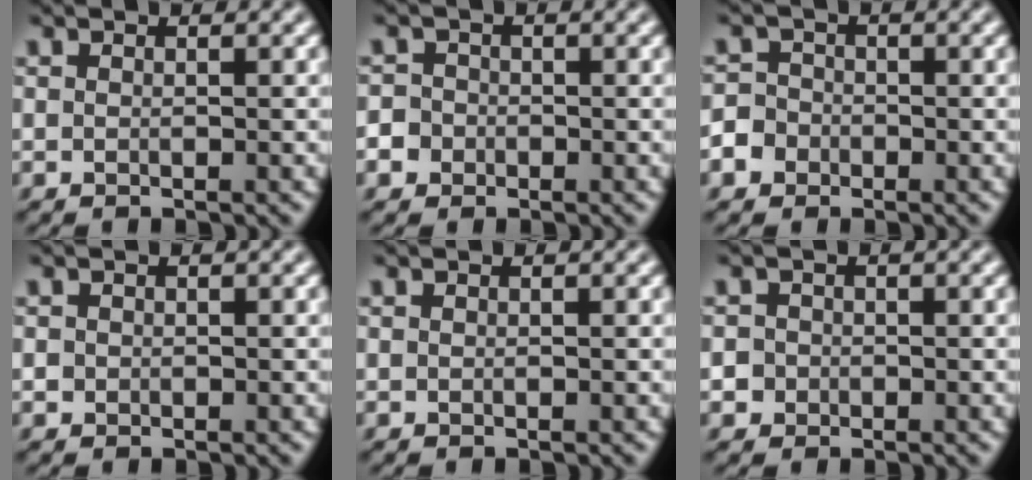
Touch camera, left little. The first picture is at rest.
{"total": 5.6, "force": [-2.3, 4.9, 1.3], "torque": [-0.026, 0.002, -0.069]}
{"total": 5.3, "force": [-2.8, 4.4, 1.1], "torque": [-0.017, -0.004, -0.073]}
{"total": 0.5, "force": [-0.2, 0.5, 0.1], "torque": [0.000, -0.003, -0.005]}
{"total": 0.0}
{"total": 2.5, "force": [-0.7, 2.3, 0.5], "torque": [0.006, 0.012, -0.023]}